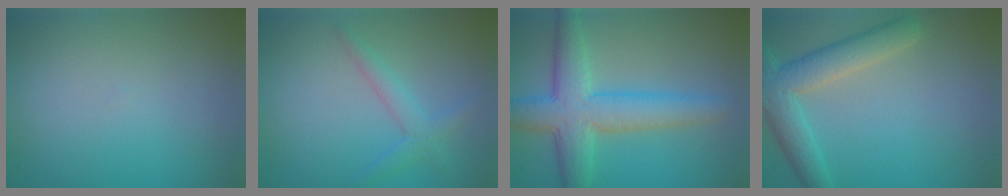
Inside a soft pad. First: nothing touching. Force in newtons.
{"total": 2.1, "press": 2.1, "slide": 0.0}
{"total": 6.5, "press": 6.5, "slide": 0.2}
{"total": 5.3, "press": 5.3, "slide": 0.3}